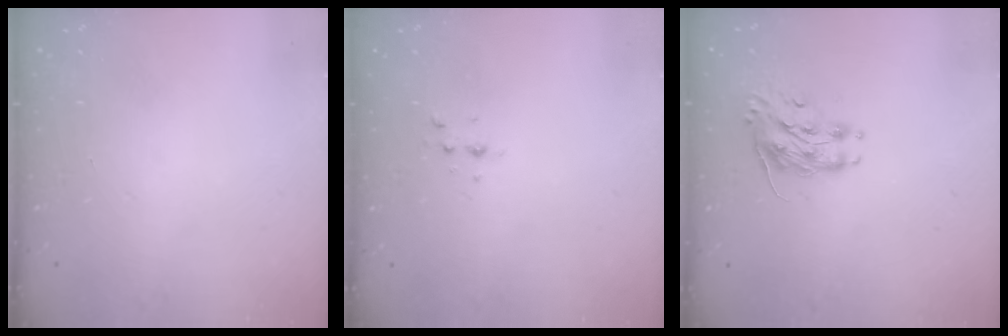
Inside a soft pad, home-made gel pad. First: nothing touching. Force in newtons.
{"total": 3.7, "press": 3.2, "slide": 1.7}
{"total": 8.2, "press": 8.1, "slide": 0.3}